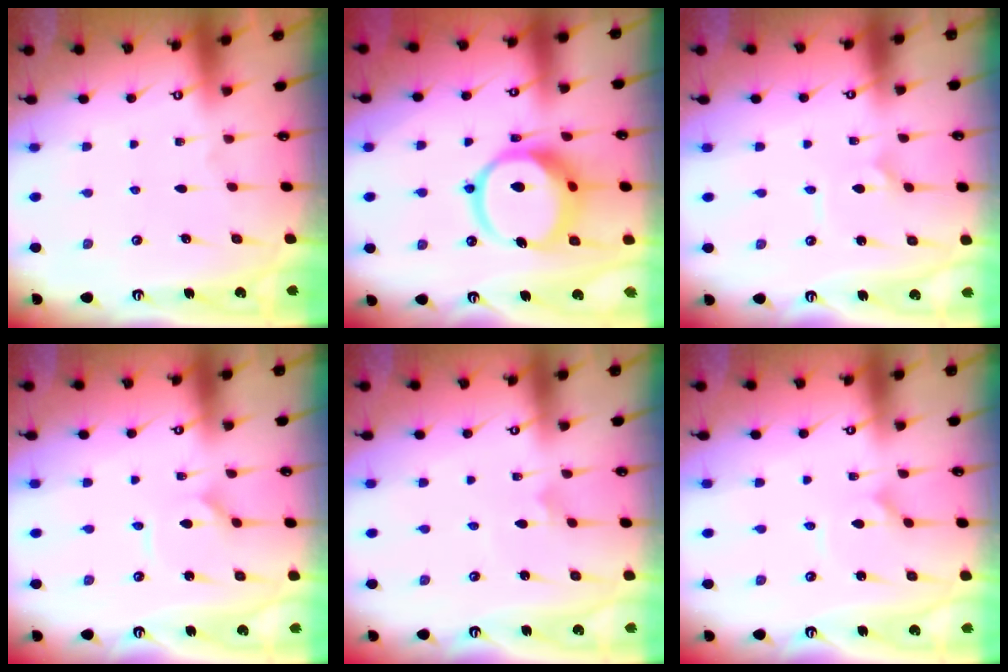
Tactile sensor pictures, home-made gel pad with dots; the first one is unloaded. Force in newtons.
{"total": 15.3, "press": 15.2, "slide": 1.9}
{"total": 1.6, "press": 1.6, "slide": 0.1}
{"total": 1.2, "press": 1.2, "slide": 0.0}
{"total": 1.9, "press": 1.9, "slide": 0.1}
{"total": 1.9, "press": 1.9, "slide": 0.2}